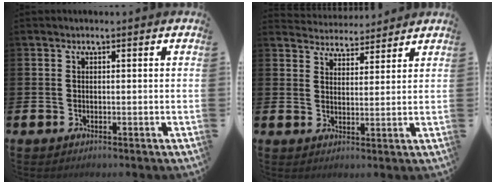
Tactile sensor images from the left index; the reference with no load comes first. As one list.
[{"total": 4.1, "force": [4.1, 0.7, -0.4], "torque": [-0.008, -0.024, 0.074]}]